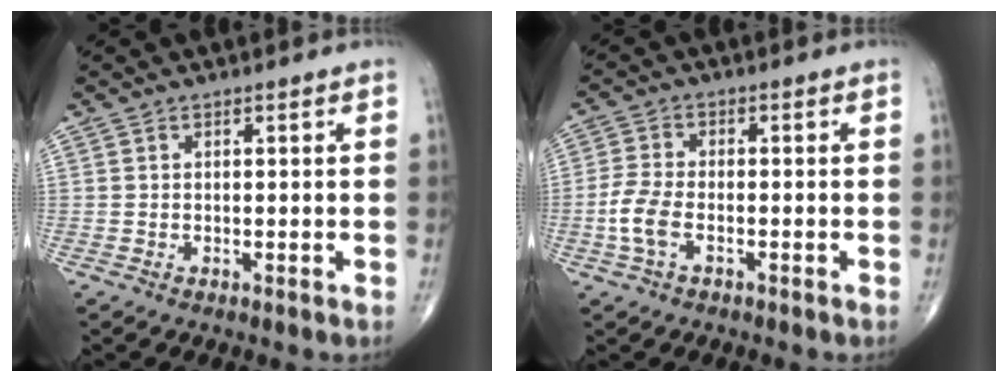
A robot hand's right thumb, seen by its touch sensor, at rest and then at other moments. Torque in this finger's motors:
{"motor_torque": [0.18, -0.05, 0.45, -0.34, 0.19]}